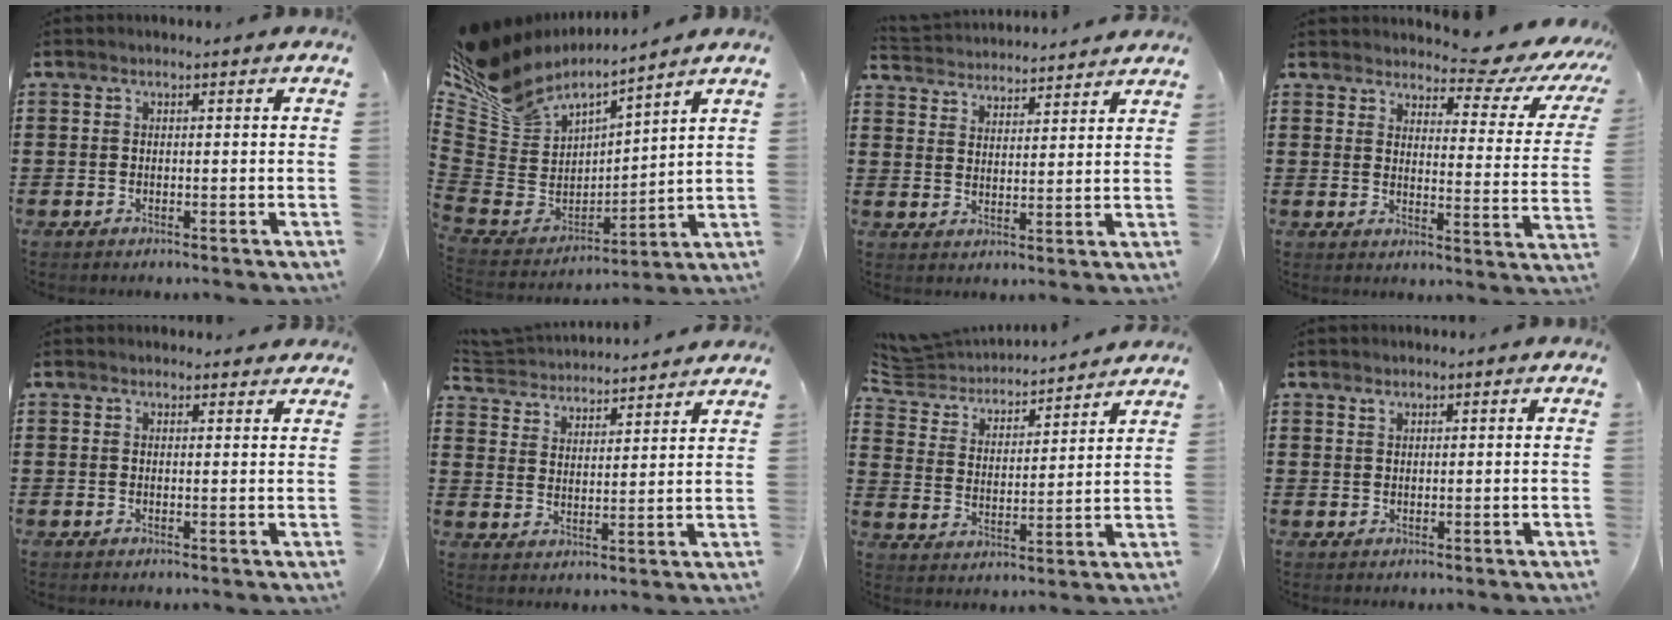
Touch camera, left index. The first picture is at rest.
{"total": 7.1, "force": [6.2, 3.0, 1.5], "torque": [-0.070, -0.054, 0.113]}
{"total": 3.9, "force": [3.9, 0.0, -0.5], "torque": [-0.010, -0.025, 0.067]}
{"total": 5.6, "force": [4.9, 1.0, 2.5], "torque": [-0.052, -0.037, 0.076]}
{"total": 1.5, "force": [1.5, 0.3, 0.2], "torque": [-0.006, 0.003, 0.029]}
{"total": 4.3, "force": [4.3, 0.2, -0.1], "torque": [-0.023, -0.031, 0.073]}
{"total": 3.8, "force": [3.7, 0.9, 0.2], "torque": [-0.031, -0.026, 0.054]}
{"total": 1.1, "force": [1.0, 0.5, 0.2], "torque": [-0.006, 0.001, 0.020]}